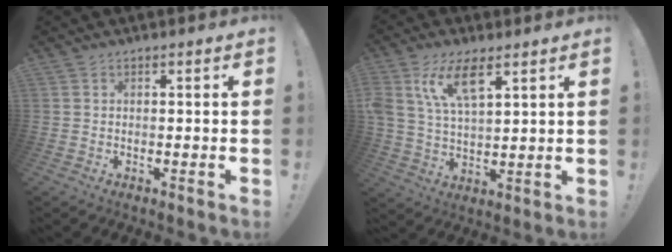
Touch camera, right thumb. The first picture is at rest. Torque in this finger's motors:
{"motor_torque": [1.04, 1.17, 1.04, 0.12, 0.11]}